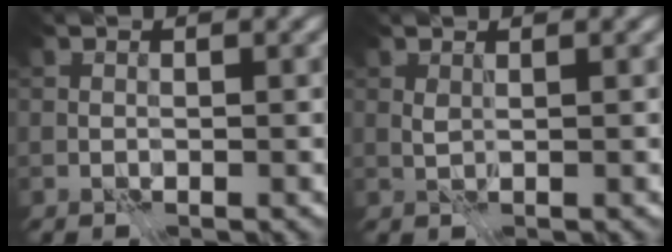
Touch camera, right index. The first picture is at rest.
{"total": 0.5, "force": [0.3, -0.2, 0.4], "torque": [-0.011, -0.002, 0.007]}